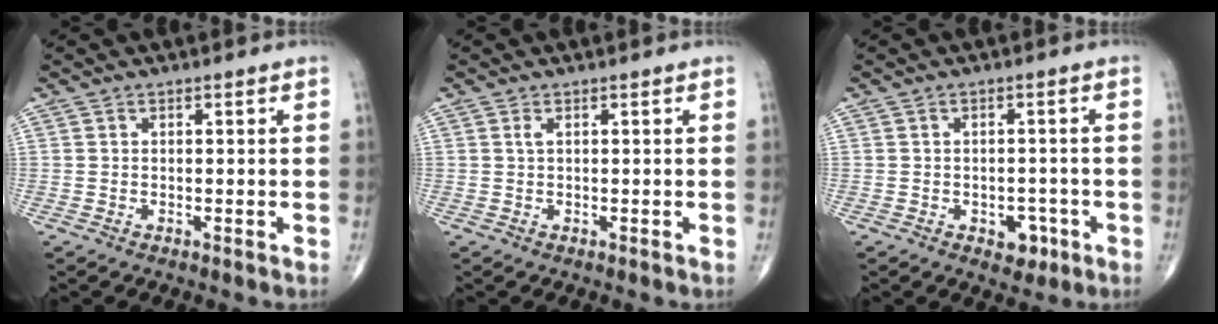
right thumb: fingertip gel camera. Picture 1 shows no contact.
{"total": 0.7, "force": [0.2, 0.1, 0.6], "torque": [-0.020, 0.003, 0.005]}
{"total": 3.9, "force": [-1.7, 2.7, 2.3], "torque": [-0.008, 0.011, -0.019]}